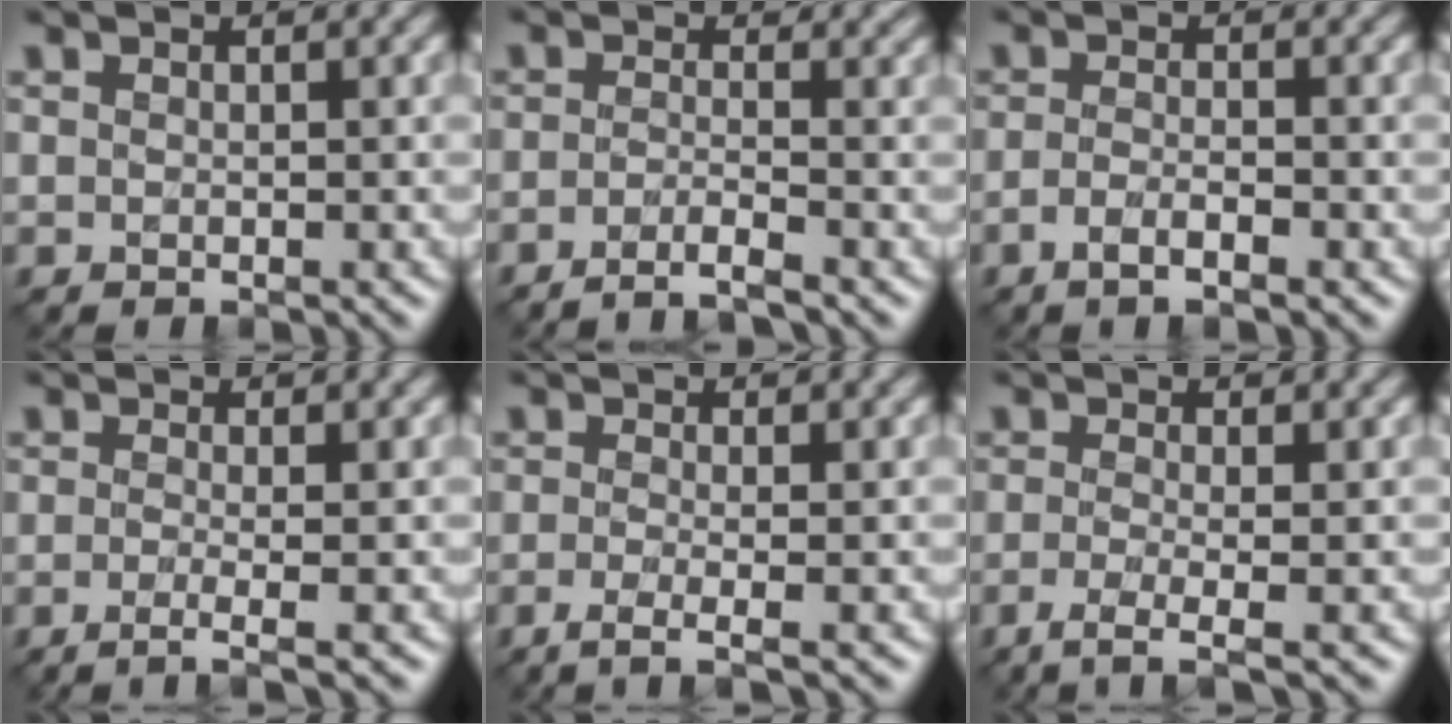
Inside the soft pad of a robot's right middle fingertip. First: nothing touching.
{"total": 2.5, "force": [-1.7, 0.5, 1.7], "torque": [-0.023, 0.001, -0.045]}
{"total": 2.2, "force": [-1.2, 0.6, 1.7], "torque": [-0.033, -0.002, -0.027]}
{"total": 2.7, "force": [-0.9, 0.9, 2.4], "torque": [-0.028, -0.006, -0.027]}
{"total": 2.8, "force": [-1.2, 0.8, 2.4], "torque": [-0.034, -0.011, -0.033]}
{"total": 3.2, "force": [-1.5, 0.8, 2.7], "torque": [-0.045, -0.010, -0.039]}